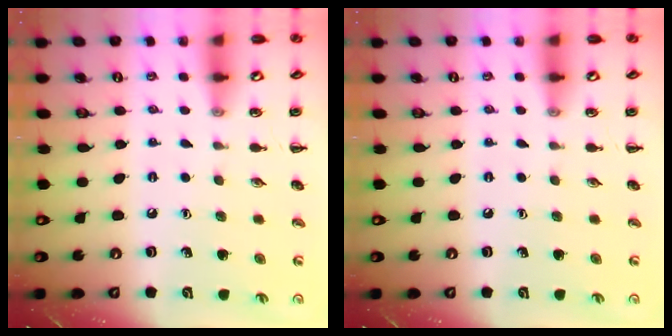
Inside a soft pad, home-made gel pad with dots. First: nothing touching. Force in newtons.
{"total": 0.0}